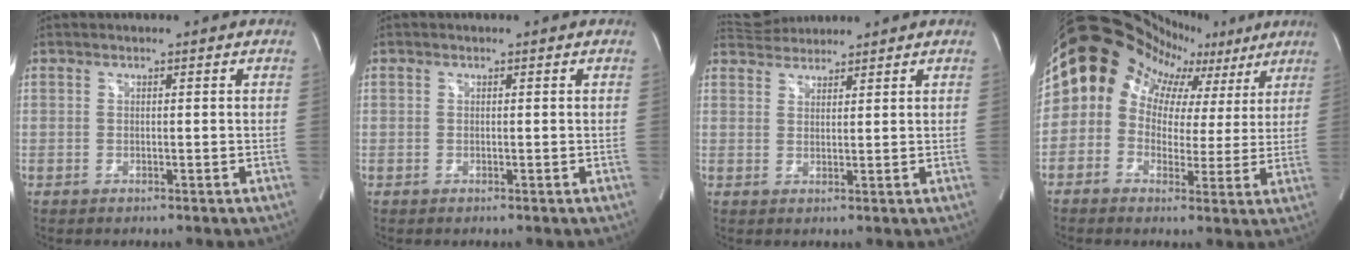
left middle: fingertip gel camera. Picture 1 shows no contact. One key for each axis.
{"total": 0.0}
{"total": 4.8, "fx": 4.7, "fy": 0.9, "fz": 0.5, "tx": -0.014, "ty": 0.024, "tz": 0.086}
{"total": 15.9, "fx": 8.6, "fy": 12.0, "fz": 5.9, "tx": -0.113, "ty": 0.072, "tz": 0.103}